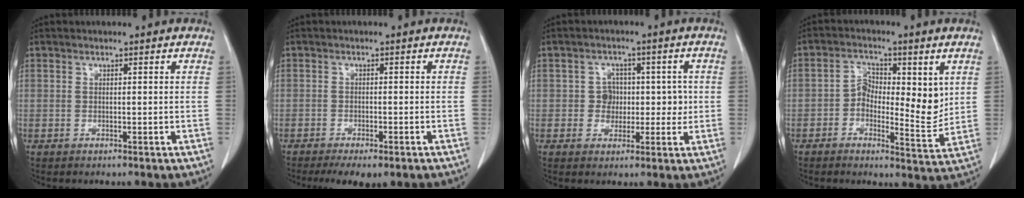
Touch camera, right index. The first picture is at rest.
{"total": 5.7, "force": [-4.1, 2.1, 3.4], "torque": [-0.046, -0.009, -0.057]}
{"total": 4.5, "force": [0.0, 4.2, 1.5], "torque": [0.002, 0.020, -0.001]}
{"total": 8.2, "force": [0.9, 4.2, 7.0], "torque": [-0.099, 0.002, 0.013]}